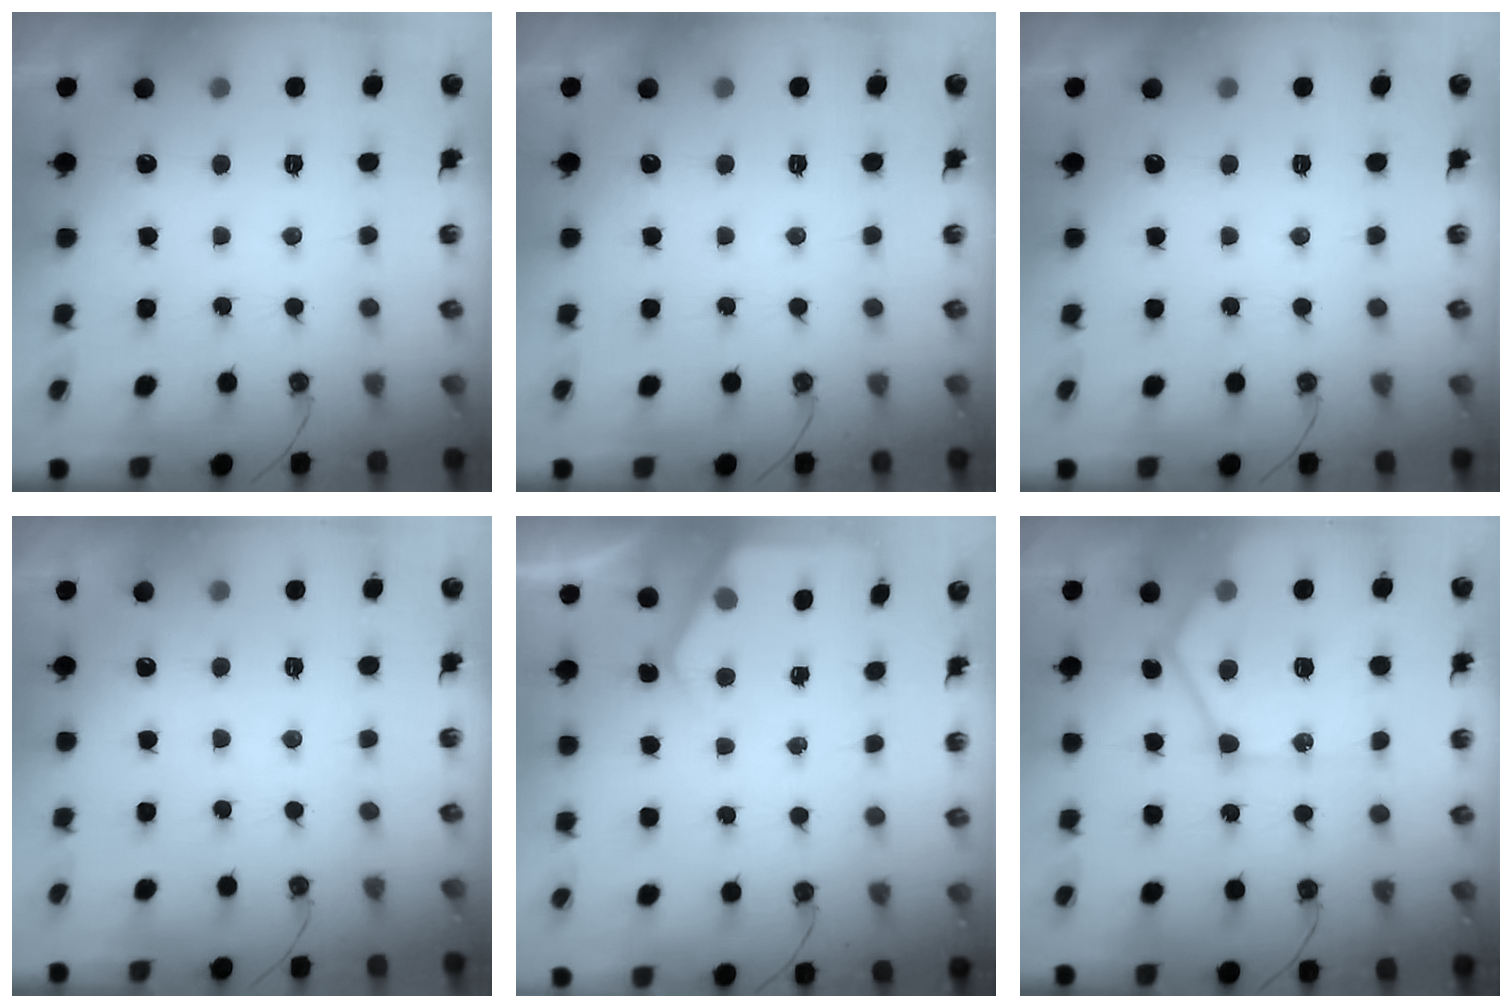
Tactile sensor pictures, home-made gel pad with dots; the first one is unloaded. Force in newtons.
{"total": 0.0}
{"total": 0.0}
{"total": 2.8, "press": 2.8, "slide": 0.4}
{"total": 2.2, "press": 2.2, "slide": 0.3}
{"total": 18.1, "press": 18.0, "slide": 2.0}